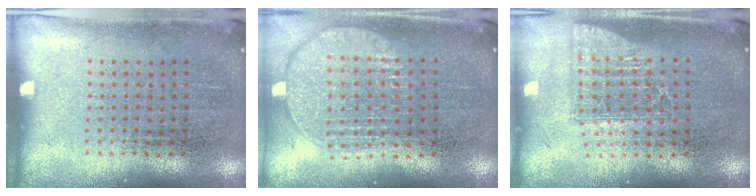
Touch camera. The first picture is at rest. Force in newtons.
{"total": 1.9, "press": 1.6, "slide": 1.1}
{"total": 1.5, "press": 1.2, "slide": 1.0}